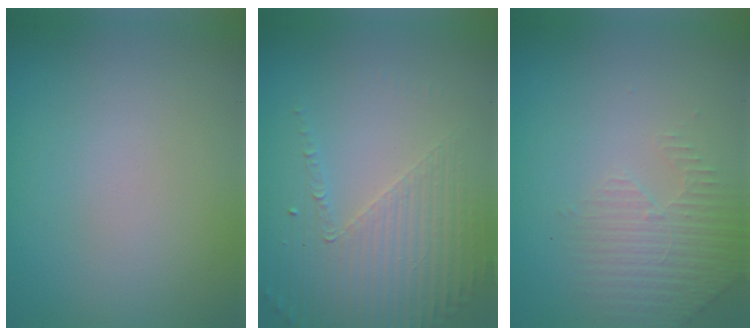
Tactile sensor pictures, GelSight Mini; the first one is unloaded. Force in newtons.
{"total": 4.5, "press": 3.2, "slide": 3.2}
{"total": 2.8, "press": 2.7, "slide": 0.8}